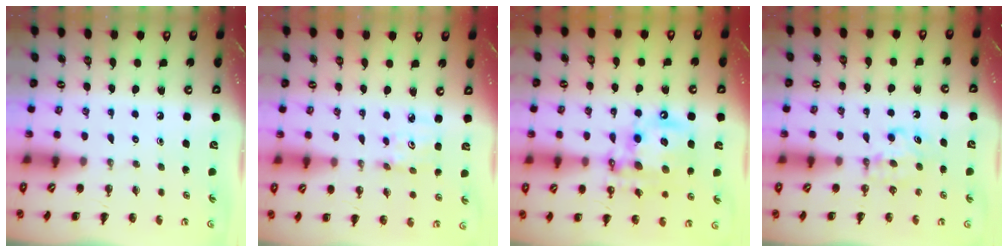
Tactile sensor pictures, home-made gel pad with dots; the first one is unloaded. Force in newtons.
{"total": 2.6, "press": 2.6, "slide": 0.3}
{"total": 16.3, "press": 16.0, "slide": 3.4}
{"total": 5.5, "press": 5.3, "slide": 1.4}